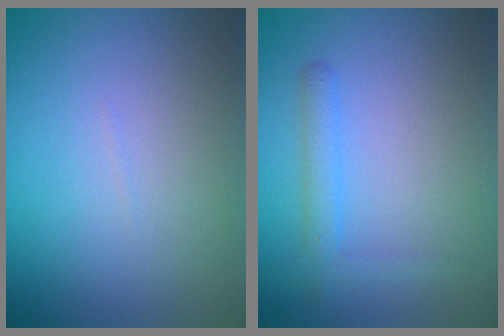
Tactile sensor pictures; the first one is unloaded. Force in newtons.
{"total": 1.9, "press": 1.9, "slide": 0.1}